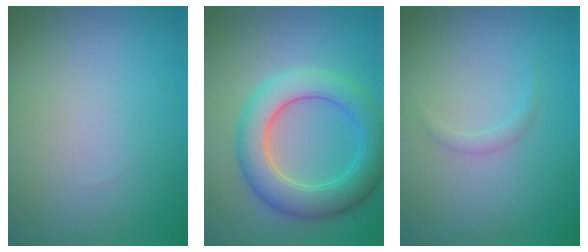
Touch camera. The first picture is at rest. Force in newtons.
{"total": 6.1, "press": 6.1, "slide": 0.2}
{"total": 0.9, "press": 0.9, "slide": 0.0}